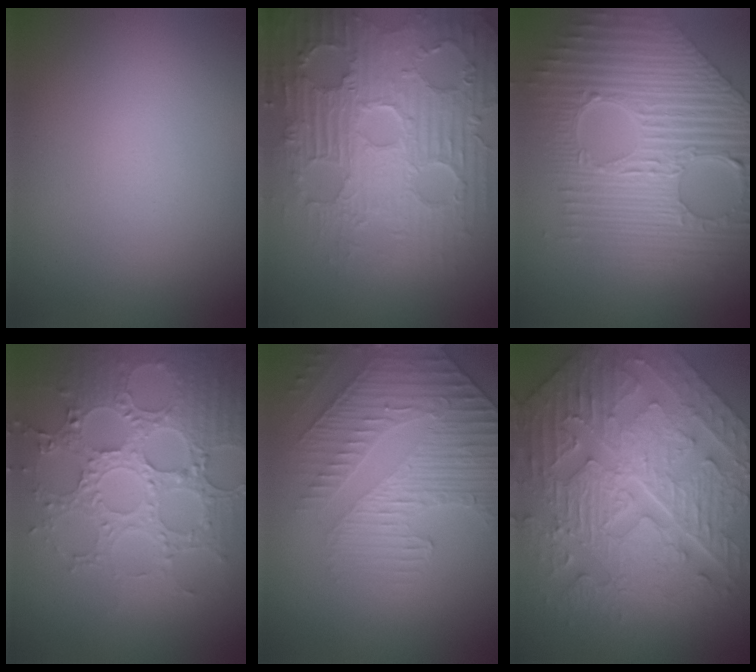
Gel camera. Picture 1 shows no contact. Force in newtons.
{"total": 8.9, "press": 6.5, "slide": 6.0}
{"total": 10.1, "press": 7.1, "slide": 7.2}
{"total": 6.5, "press": 5.5, "slide": 3.4}
{"total": 4.1, "press": 3.7, "slide": 1.8}
{"total": 11.4, "press": 7.7, "slide": 8.4}